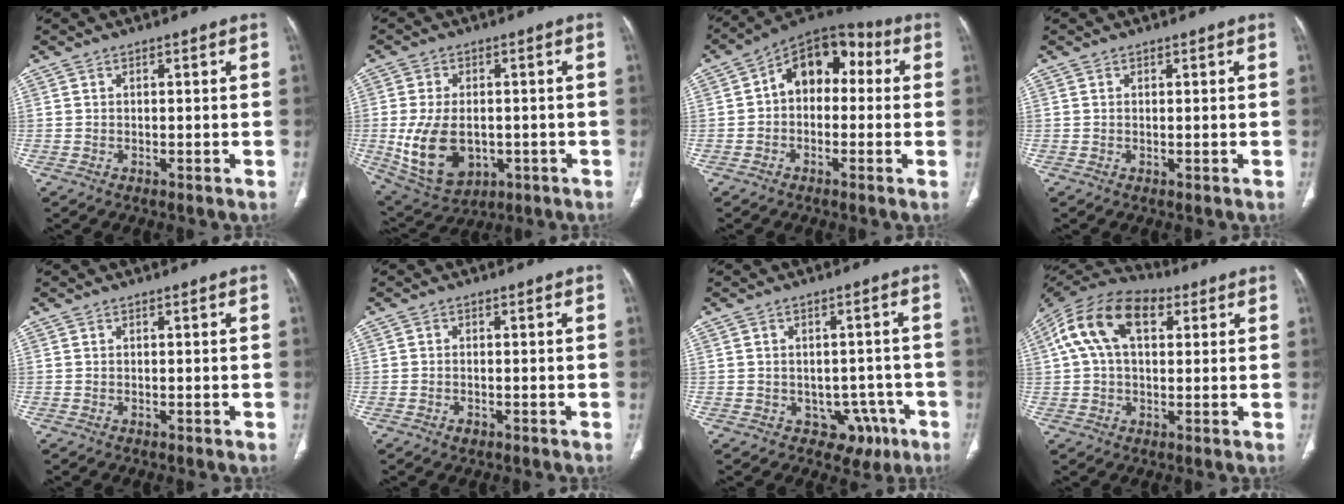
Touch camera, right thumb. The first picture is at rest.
{"total": 13.5, "force": [-2.1, 9.0, 9.8], "torque": [-0.172, -0.002, -0.011]}
{"total": 12.1, "force": [1.1, 8.2, 8.8], "torque": [-0.092, 0.041, -0.002]}
{"total": 0.0}
{"total": 0.0}
{"total": 1.4, "force": [-0.7, 0.9, 0.7], "torque": [-0.007, 0.002, -0.011]}
{"total": 6.5, "force": [-2.8, 5.3, 2.5], "torque": [0.001, 0.022, -0.027]}
{"total": 15.9, "force": [5.1, 9.2, 12.0], "torque": [-0.214, 0.034, 0.084]}